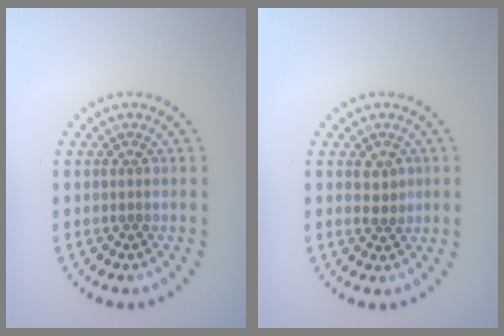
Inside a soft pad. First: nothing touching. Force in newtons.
{"total": 1.8, "press": 1.7, "slide": 0.6}